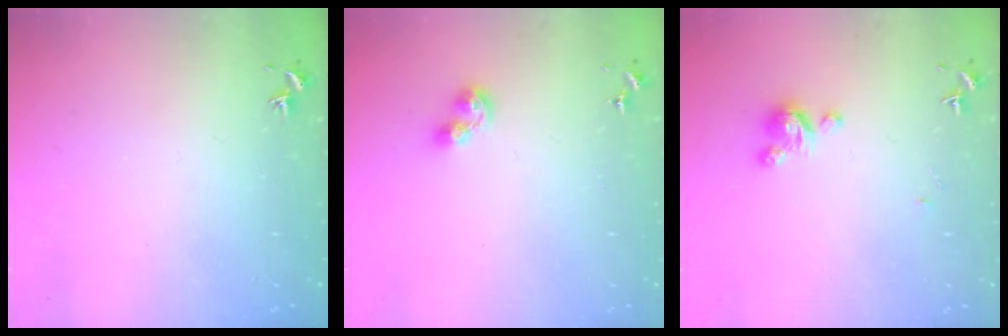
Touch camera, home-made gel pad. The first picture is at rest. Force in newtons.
{"total": 6.9, "press": 6.8, "slide": 0.9}
{"total": 3.8, "press": 3.8, "slide": 0.3}